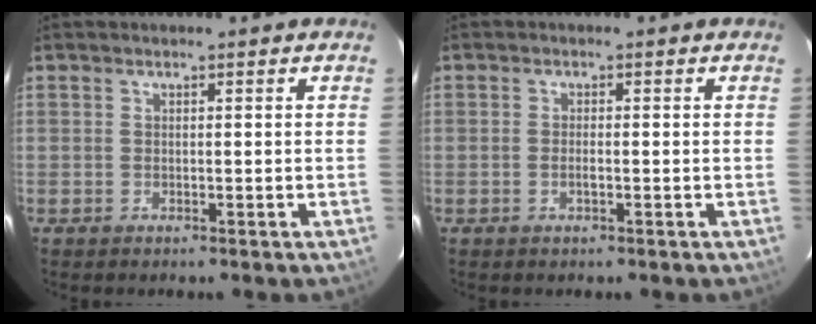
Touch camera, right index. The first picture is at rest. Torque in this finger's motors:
{"motor_torque": [-0.13, -0.06, 0.03, 0.00]}